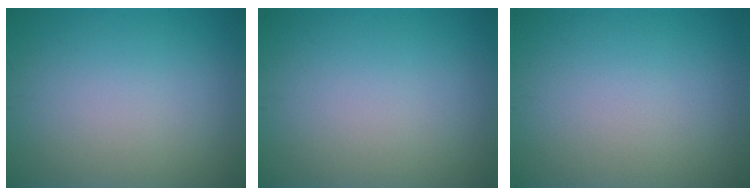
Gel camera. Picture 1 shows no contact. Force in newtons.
{"total": 0.0}
{"total": 0.0}